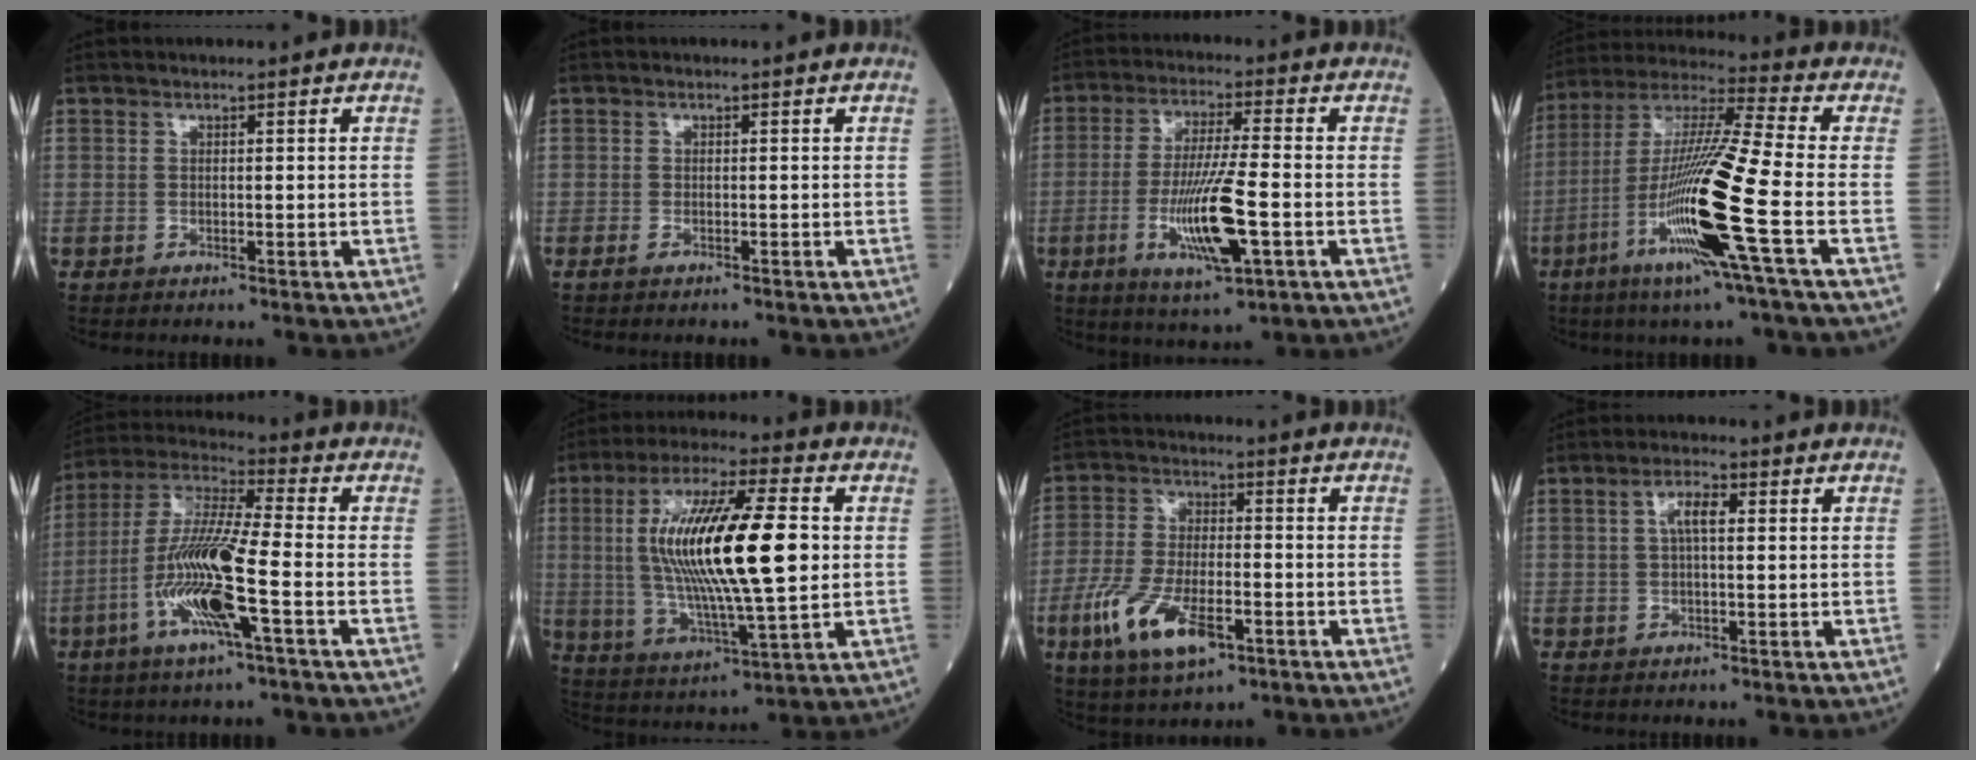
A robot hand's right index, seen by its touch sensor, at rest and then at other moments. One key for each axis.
{"total": 0.9, "fx": -0.8, "fy": 0.0, "fz": 0.4, "tx": -0.012, "ty": -0.002, "tz": -0.010}
{"total": 11.6, "fx": -3.3, "fy": 1.0, "fz": 11.1, "tx": -0.213, "ty": -0.015, "tz": -0.059}
{"total": 17.9, "fx": -6.0, "fy": -1.1, "fz": 16.8, "tx": -0.344, "ty": -0.023, "tz": -0.125}
{"total": 14.3, "fx": -4.3, "fy": 0.7, "fz": 13.6, "tx": -0.282, "ty": -0.005, "tz": -0.087}
{"total": 19.5, "fx": 1.9, "fy": 2.8, "fz": 19.2, "tx": -0.365, "ty": 0.006, "tz": 0.032}
{"total": 11.7, "fx": -5.2, "fy": 4.1, "fz": 9.7, "tx": -0.203, "ty": -0.013, "tz": -0.090}
{"total": 3.4, "fx": 0.7, "fy": 0.9, "fz": 3.2, "tx": -0.062, "ty": 0.012, "tz": 0.011}